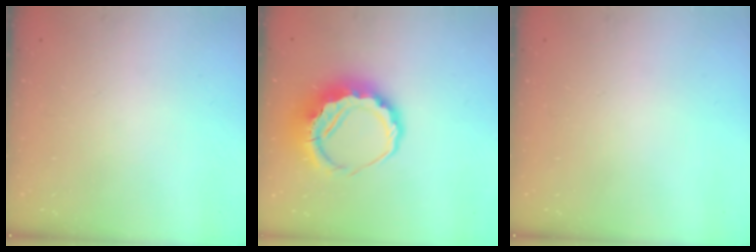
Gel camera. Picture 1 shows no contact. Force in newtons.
{"total": 10.4, "press": 10.1, "slide": 2.4}
{"total": 0.0}